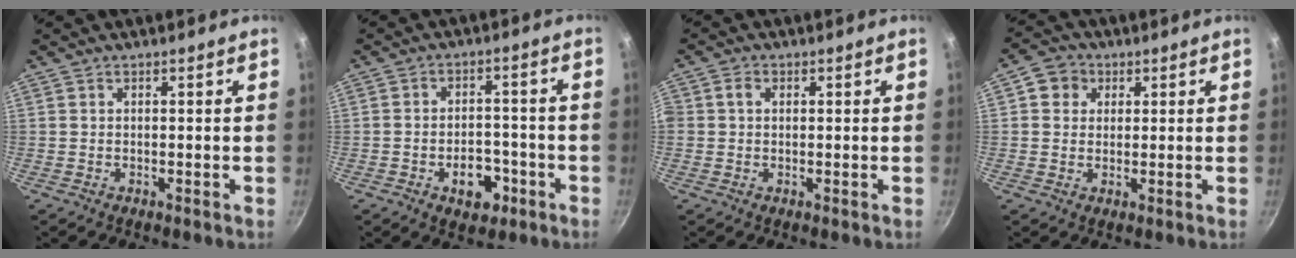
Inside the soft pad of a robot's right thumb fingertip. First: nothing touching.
{"total": 7.6, "force": [-3.4, 4.8, 4.8], "torque": [-0.044, 0.024, -0.045]}
{"total": 2.2, "force": [0.3, 1.8, 1.2], "torque": [-0.017, 0.008, 0.001]}
{"total": 5.4, "force": [1.7, 4.7, 1.9], "torque": [0.000, 0.000, 0.019]}